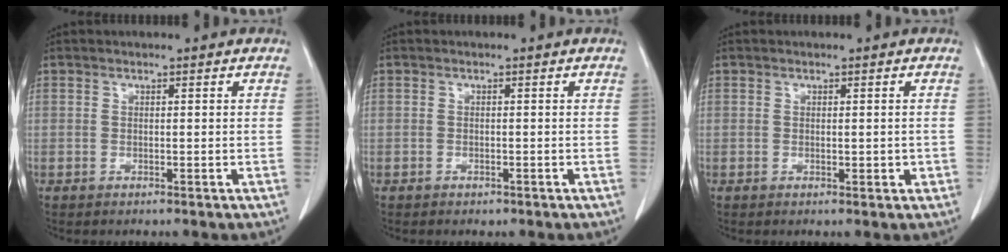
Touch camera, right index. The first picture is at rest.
{"total": 0.7, "force": [-0.5, 0.4, 0.3], "torque": [-0.008, -0.001, -0.005]}
{"total": 1.4, "force": [-0.1, 0.6, 1.2], "torque": [-0.016, -0.002, 0.003]}